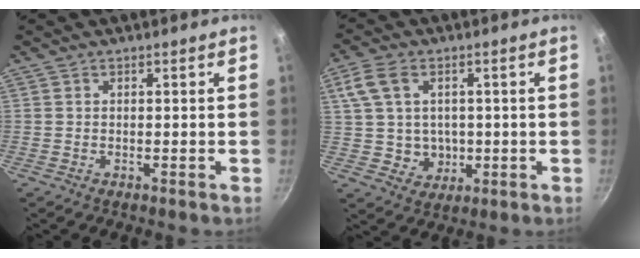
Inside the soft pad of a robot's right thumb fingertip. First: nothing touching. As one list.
[{"total": 9.6, "force": [1.7, 7.7, 5.5], "torque": [-0.089, -0.002, 0.039]}]